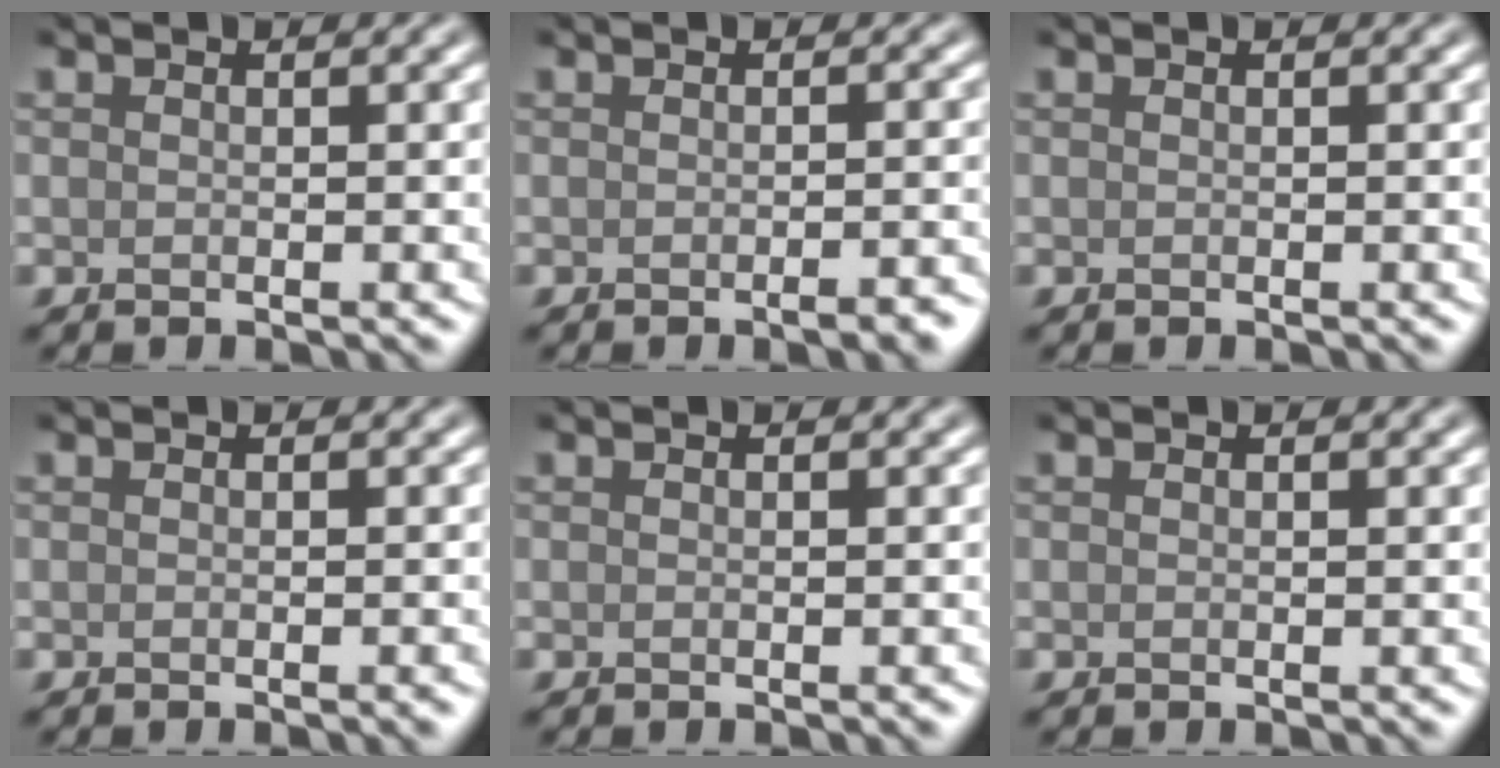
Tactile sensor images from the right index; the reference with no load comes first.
{"total": 2.1, "force": [-1.1, 0.6, 1.7], "torque": [-0.019, -0.001, -0.015]}
{"total": 0.0}
{"total": 1.3, "force": [-0.4, 0.3, 1.2], "torque": [-0.008, 0.000, -0.009]}
{"total": 0.7, "force": [-0.3, 0.2, 0.7], "torque": [-0.003, 0.001, -0.005]}
{"total": 0.0}